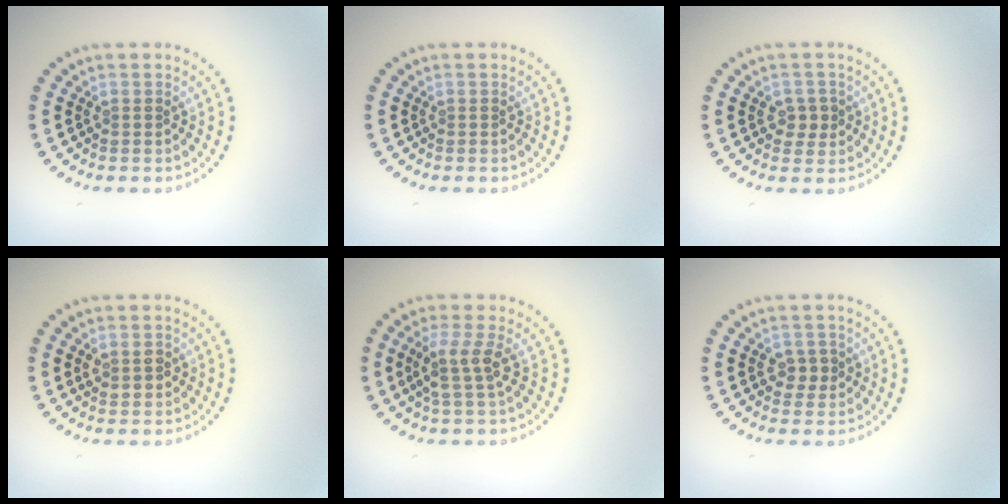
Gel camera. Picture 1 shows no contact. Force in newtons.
{"total": 0.0}
{"total": 1.9, "press": 1.8, "slide": 0.6}
{"total": 1.5, "press": 1.5, "slide": 0.4}
{"total": 2.6, "press": 2.0, "slide": 1.7}
{"total": 1.9, "press": 1.8, "slide": 0.6}